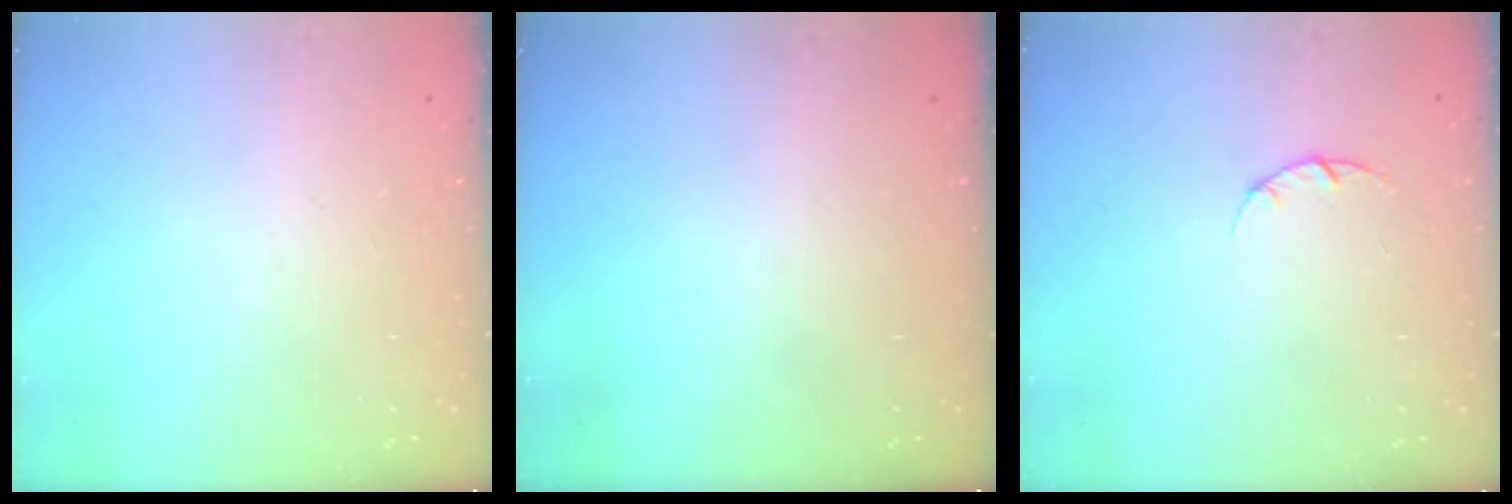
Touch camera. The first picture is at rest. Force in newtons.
{"total": 0.0}
{"total": 3.0, "press": 3.0, "slide": 0.4}